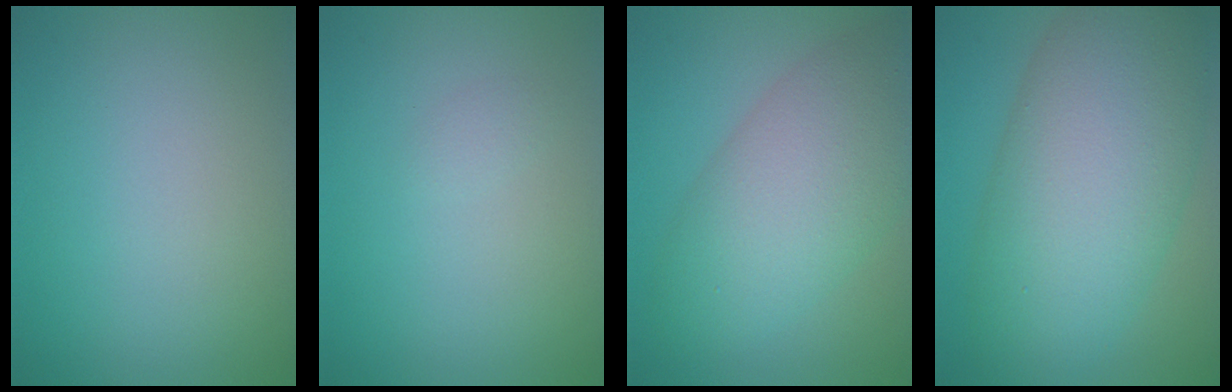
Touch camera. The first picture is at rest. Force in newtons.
{"total": 0.6, "press": 0.6, "slide": 0.1}
{"total": 8.1, "press": 8.1, "slide": 0.3}
{"total": 11.6, "press": 11.6, "slide": 0.4}